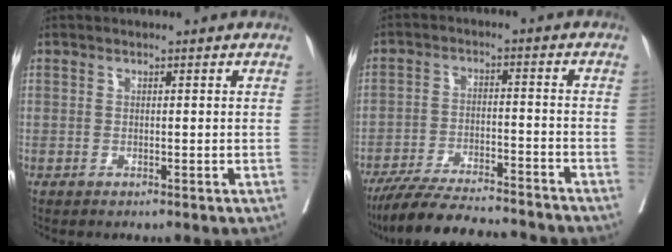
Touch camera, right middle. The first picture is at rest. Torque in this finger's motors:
{"motor_torque": [1.03, -1.11, 0.21, 0.09]}